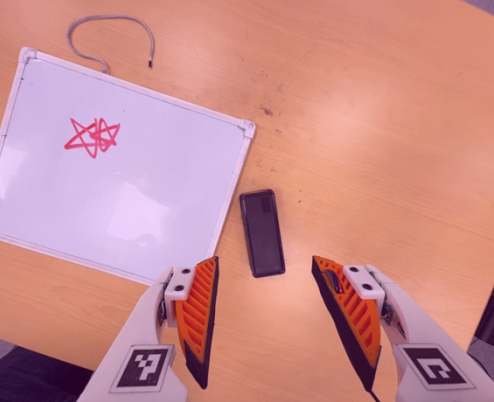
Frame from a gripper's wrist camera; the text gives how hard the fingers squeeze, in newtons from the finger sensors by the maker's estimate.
{"total": 0.0}